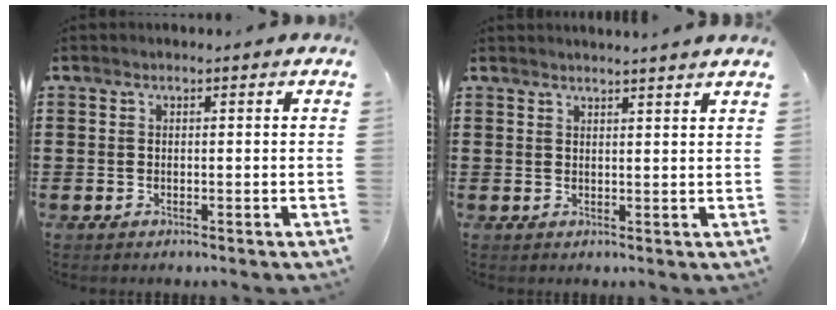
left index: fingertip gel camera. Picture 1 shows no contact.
{"total": 1.9, "force": [1.8, -0.5, 0.4], "torque": [-0.010, -0.004, 0.035]}